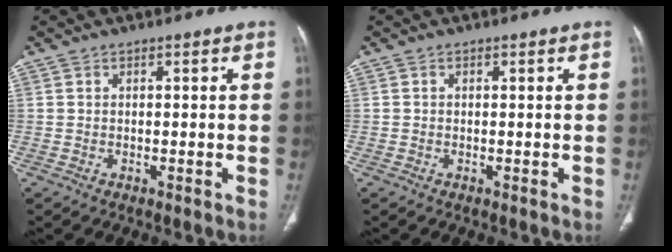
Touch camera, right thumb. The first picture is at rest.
{"total": 0.0}